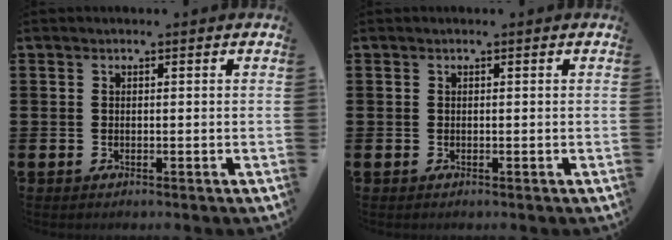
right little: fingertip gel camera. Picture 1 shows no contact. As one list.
[{"total": 0.0}]